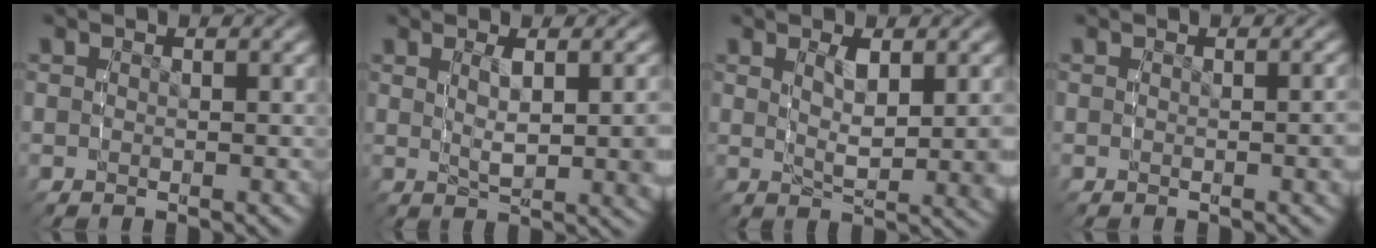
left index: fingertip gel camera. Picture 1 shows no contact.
{"total": 3.3, "force": [1.2, 0.3, 3.1], "torque": [-0.042, -0.002, 0.021]}
{"total": 3.3, "force": [1.3, 0.3, 3.0], "torque": [-0.042, -0.010, 0.027]}
{"total": 0.7, "force": [-0.2, 0.3, 0.6], "torque": [-0.008, 0.003, -0.005]}